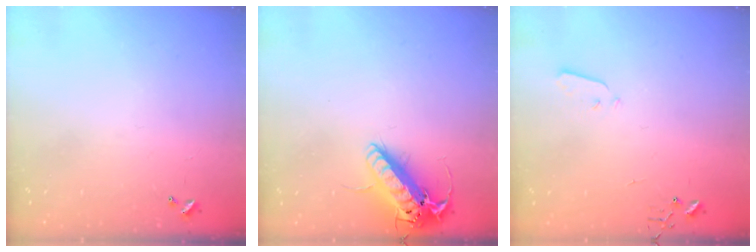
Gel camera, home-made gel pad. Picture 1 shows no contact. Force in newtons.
{"total": 16.7, "press": 16.4, "slide": 3.1}
{"total": 3.5, "press": 3.5, "slide": 0.2}